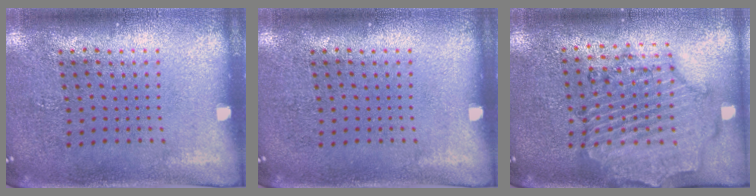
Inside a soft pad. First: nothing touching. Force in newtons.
{"total": 0.0}
{"total": 1.6, "press": 1.6, "slide": 0.3}